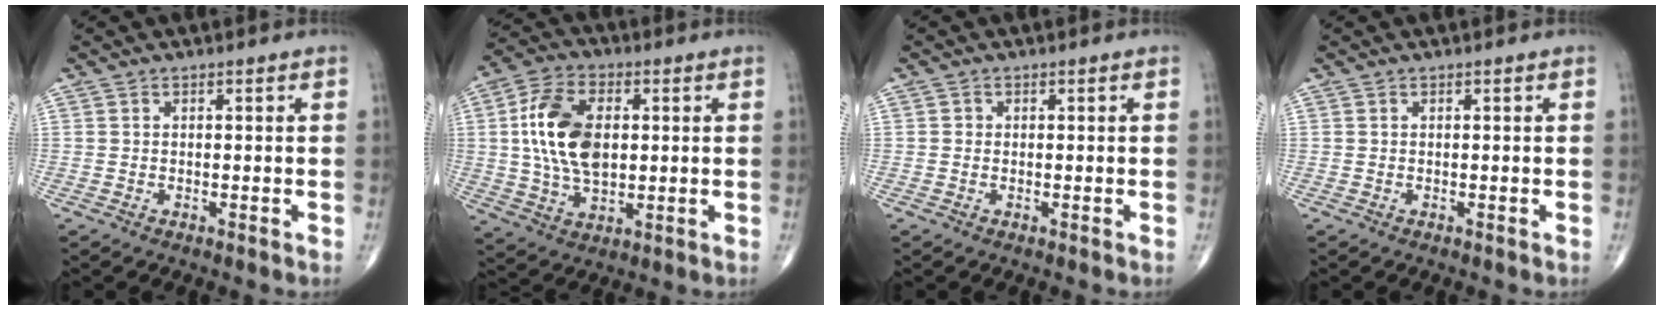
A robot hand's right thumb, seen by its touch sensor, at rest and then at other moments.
{"total": 14.7, "force": [1.7, 8.8, 11.6], "torque": [-0.211, 0.005, 0.032]}
{"total": 0.6, "force": [-0.1, 0.6, 0.1], "torque": [0.002, 0.002, -0.003]}
{"total": 0.0}